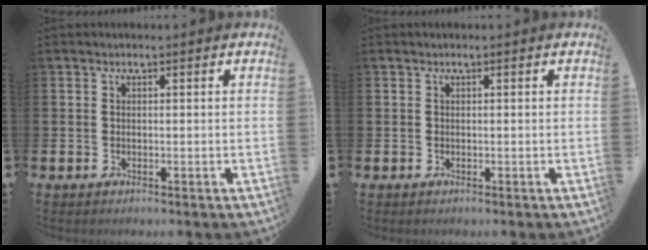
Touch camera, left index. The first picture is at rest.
{"total": 0.0}